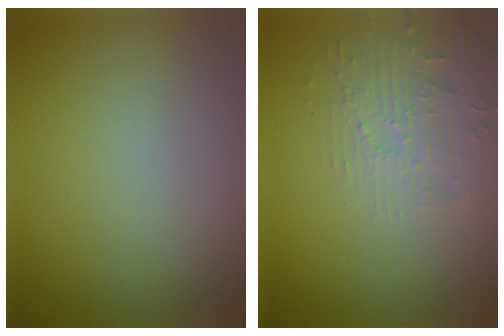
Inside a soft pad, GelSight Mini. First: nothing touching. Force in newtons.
{"total": 3.2, "press": 3.1, "slide": 0.7}